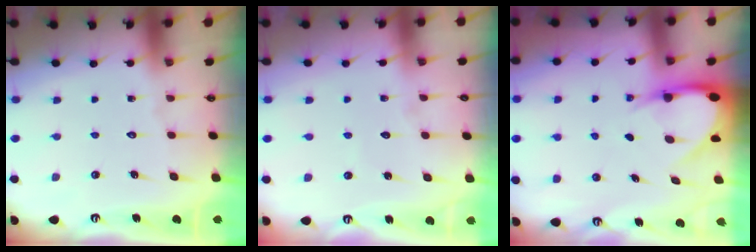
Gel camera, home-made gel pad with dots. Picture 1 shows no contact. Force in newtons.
{"total": 4.0, "press": 4.0, "slide": 0.3}
{"total": 5.6, "press": 5.6, "slide": 0.5}